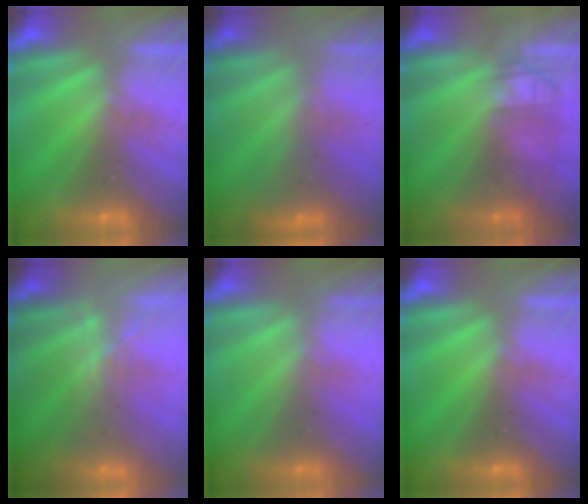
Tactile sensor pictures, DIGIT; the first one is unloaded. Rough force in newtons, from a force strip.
{"total": 3.0}
{"total": 2.2}
{"total": 10.8}
{"total": 2.4}
{"total": 0.0}